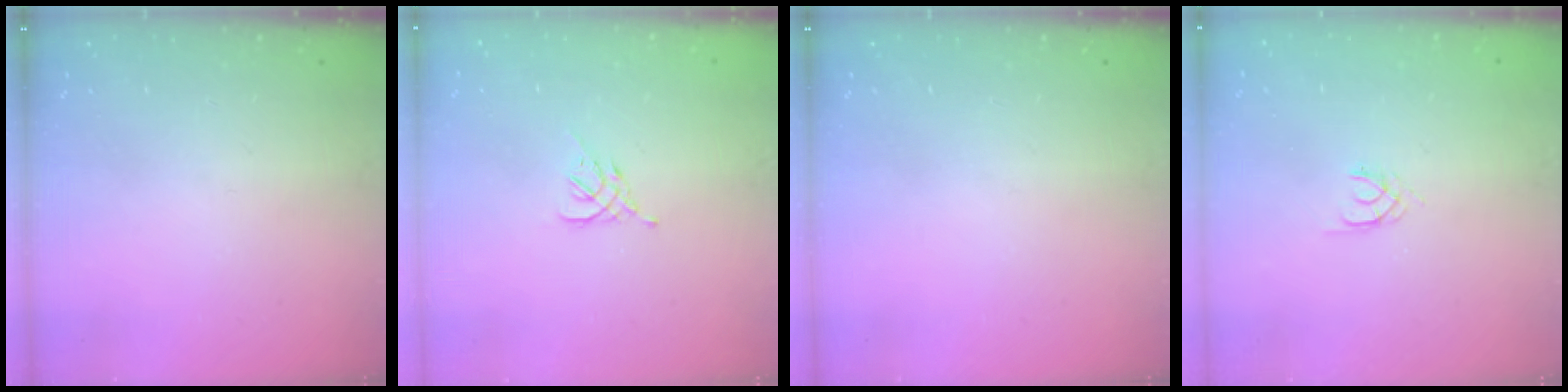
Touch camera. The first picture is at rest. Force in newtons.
{"total": 2.6, "press": 2.5, "slide": 0.7}
{"total": 0.0}
{"total": 1.3, "press": 1.2, "slide": 0.3}